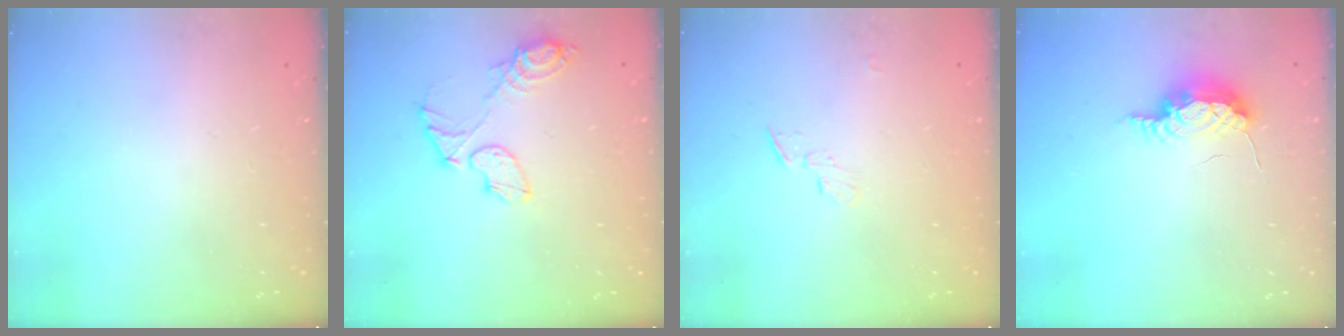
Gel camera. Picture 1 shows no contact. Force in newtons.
{"total": 10.0, "press": 9.9, "slide": 0.7}
{"total": 3.3, "press": 3.3, "slide": 0.3}
{"total": 10.2, "press": 8.4, "slide": 5.8}